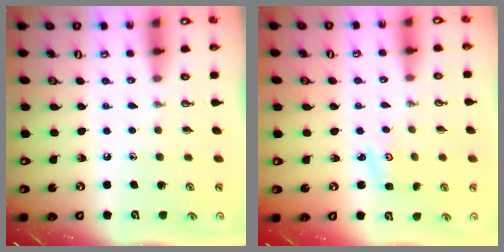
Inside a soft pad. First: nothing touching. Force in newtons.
{"total": 2.3, "press": 2.2, "slide": 0.4}